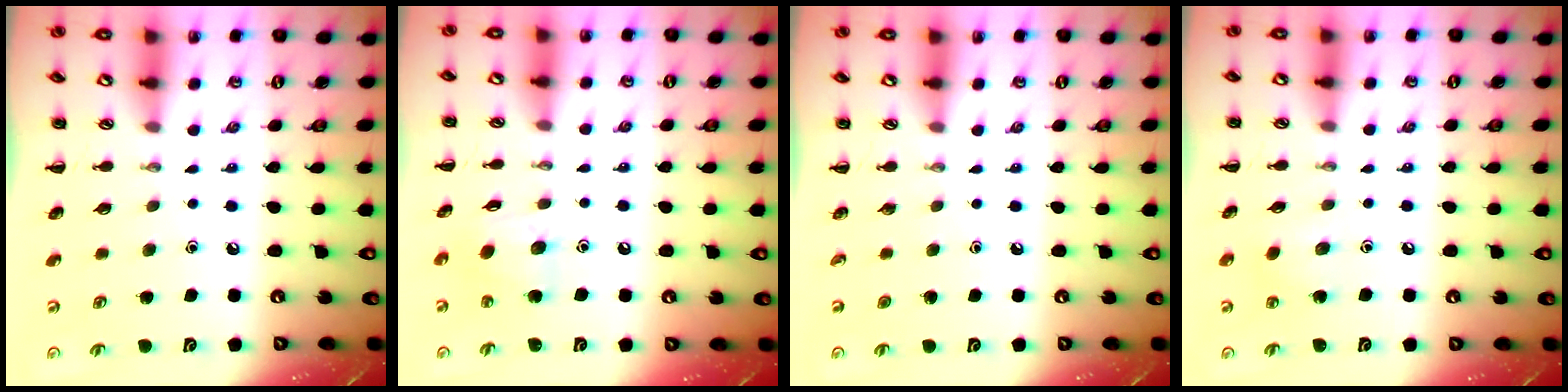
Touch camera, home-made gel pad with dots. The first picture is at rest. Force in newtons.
{"total": 7.3, "press": 7.3, "slide": 0.7}
{"total": 0.0}
{"total": 5.6, "press": 5.4, "slide": 1.4}